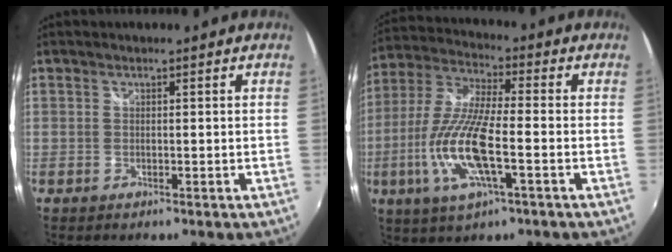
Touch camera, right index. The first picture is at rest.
{"total": 15.2, "force": [-4.4, 3.7, 14.0], "torque": [-0.297, -0.012, -0.088]}